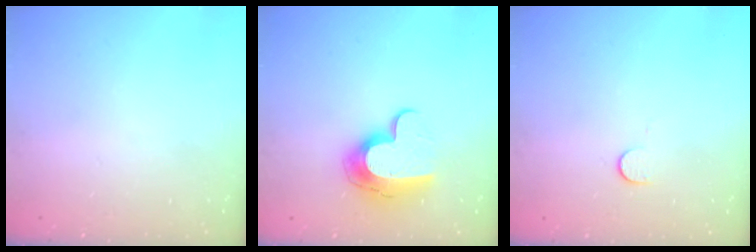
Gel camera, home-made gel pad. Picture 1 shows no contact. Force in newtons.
{"total": 12.2, "press": 12.2, "slide": 0.3}
{"total": 6.1, "press": 6.1, "slide": 0.6}